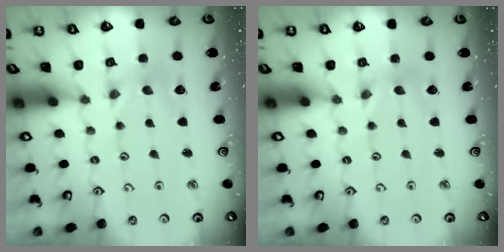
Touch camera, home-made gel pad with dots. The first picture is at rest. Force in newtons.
{"total": 0.0}